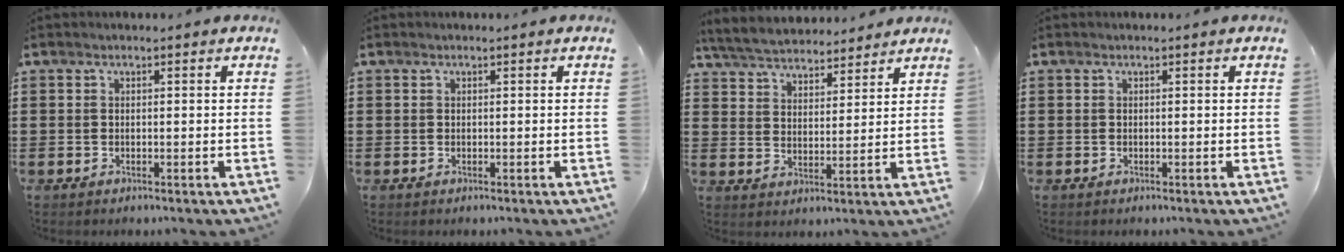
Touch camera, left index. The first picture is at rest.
{"total": 0.0}
{"total": 5.2, "force": [5.1, 0.9, 0.6], "torque": [-0.036, -0.023, 0.091]}
{"total": 0.0}